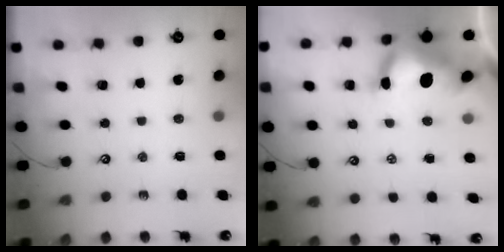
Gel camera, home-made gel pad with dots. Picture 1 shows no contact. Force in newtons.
{"total": 13.0, "press": 12.8, "slide": 1.7}